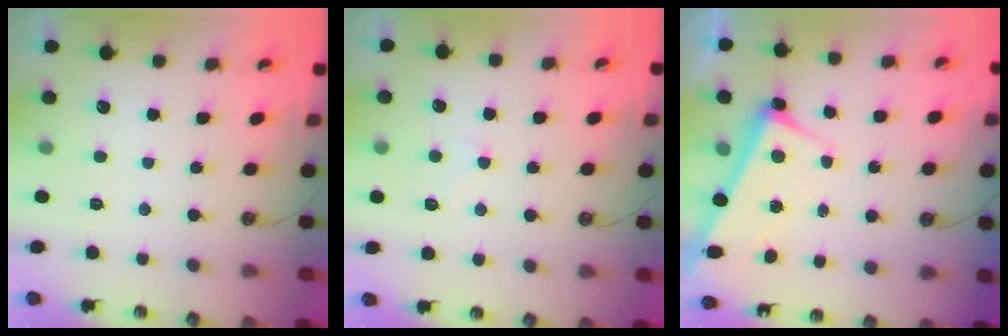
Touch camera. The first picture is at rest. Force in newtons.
{"total": 3.0, "press": 2.9, "slide": 0.7}
{"total": 3.3, "press": 3.2, "slide": 0.9}